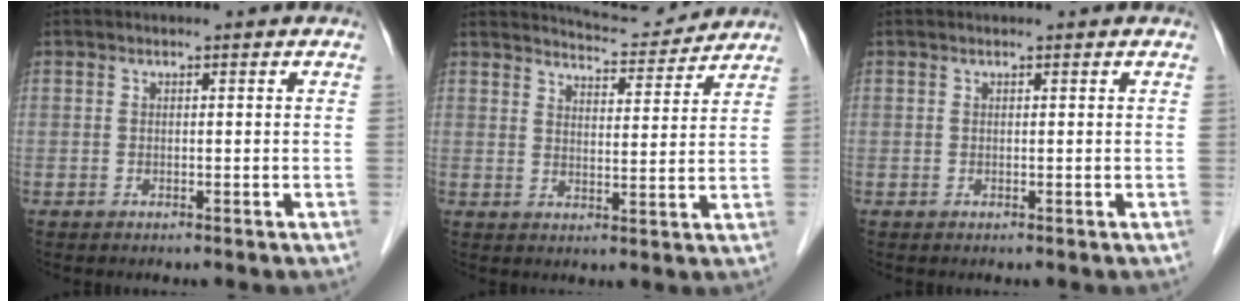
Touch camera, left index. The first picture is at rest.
{"total": 7.8, "force": [7.8, 0.4, 0.1], "torque": [-0.008, 0.003, 0.108]}
{"total": 0.7, "force": [0.7, 0.0, 0.2], "torque": [-0.008, 0.009, 0.012]}